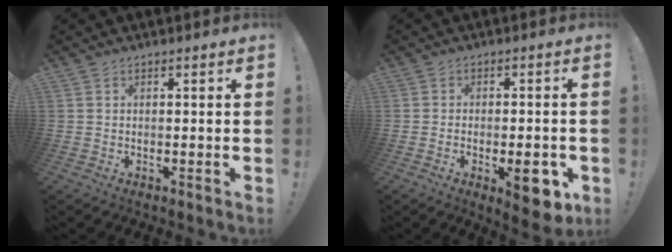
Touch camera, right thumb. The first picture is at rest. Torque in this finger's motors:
{"motor_torque": [0.05, 0.10, -0.02, 0.18, -0.10]}